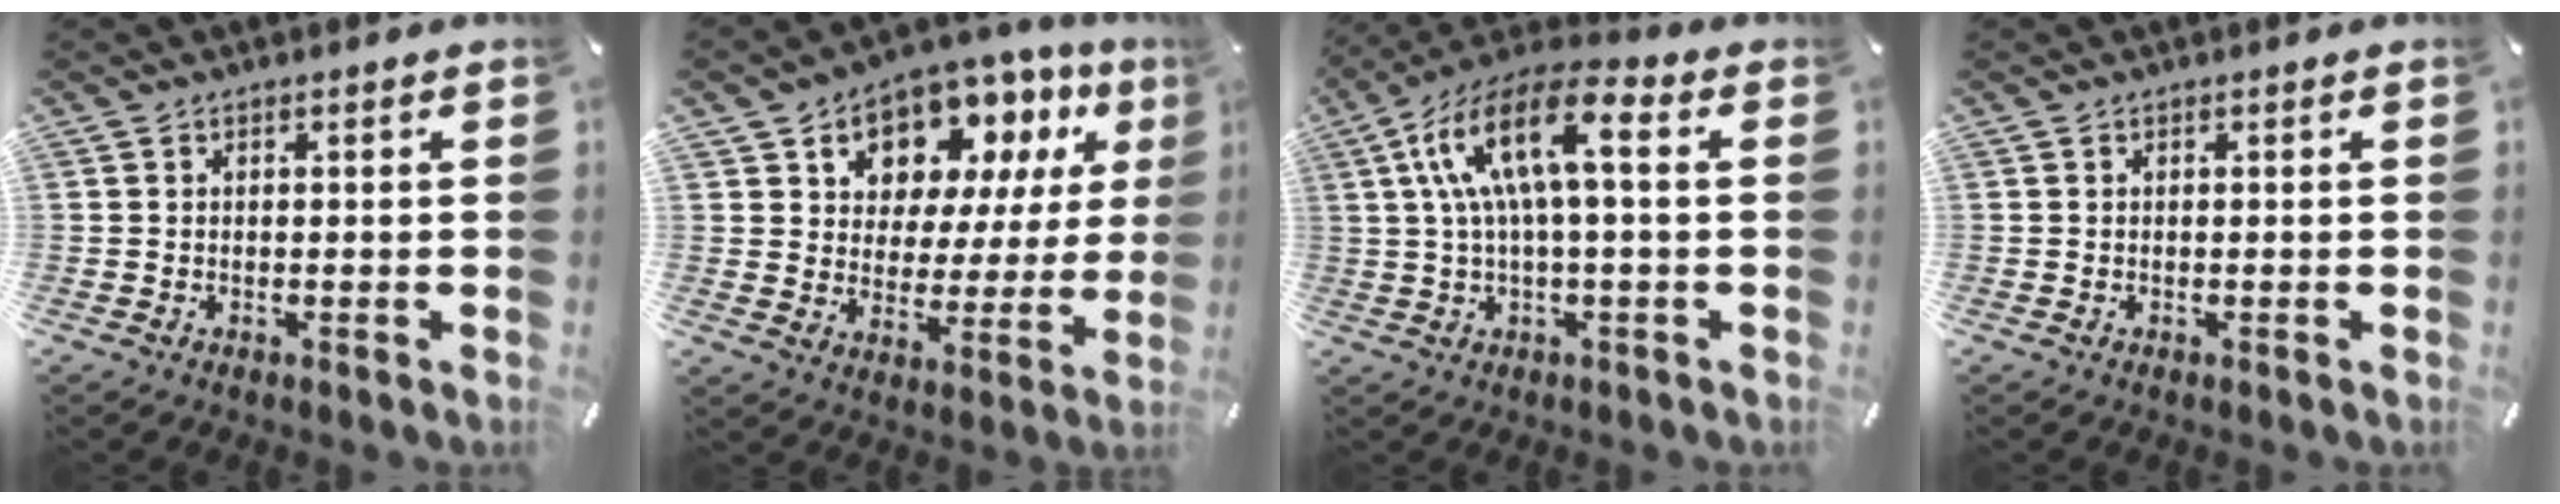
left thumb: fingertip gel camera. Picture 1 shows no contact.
{"total": 10.7, "force": [7.2, 7.4, 2.6], "torque": [-0.049, -0.069, 0.131]}
{"total": 15.3, "force": [2.8, 5.9, 13.8], "torque": [-0.291, 0.002, 0.043]}
{"total": 0.0}